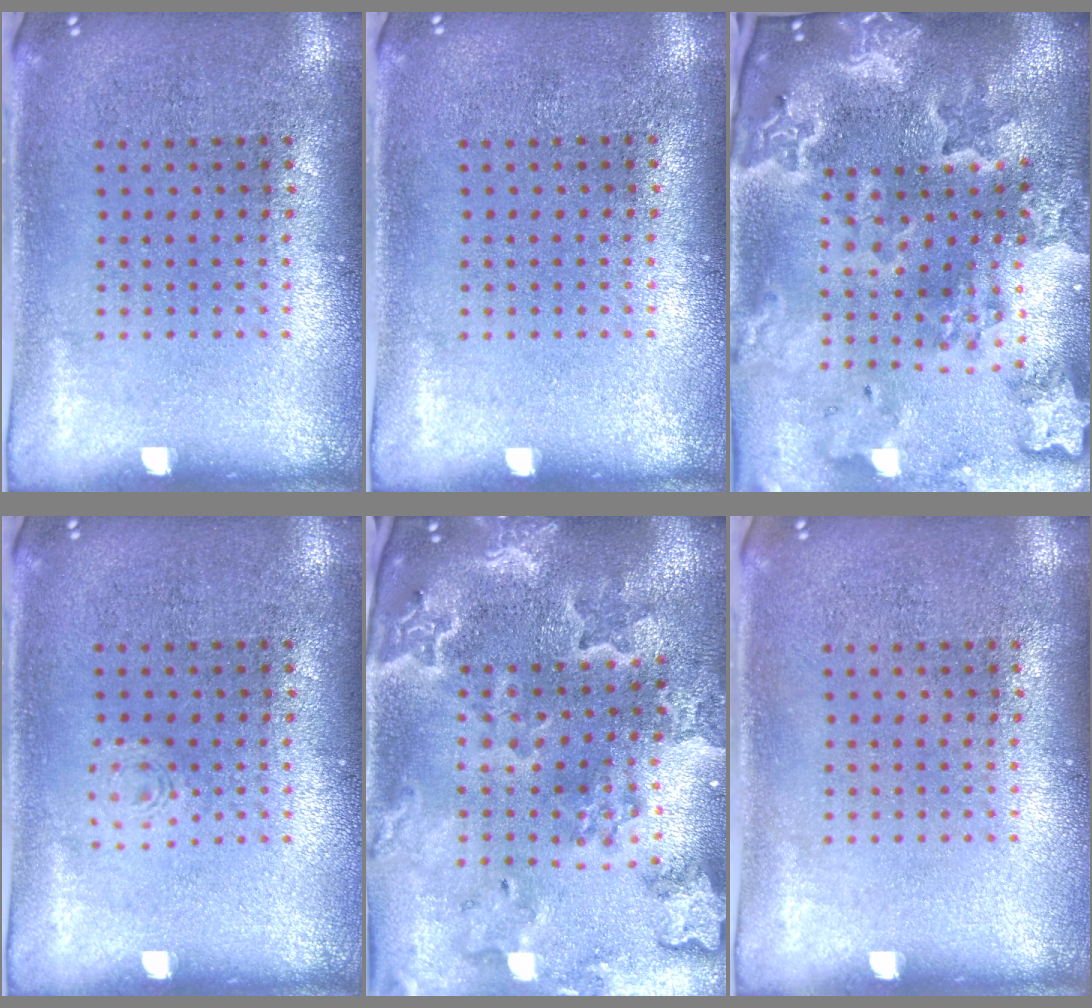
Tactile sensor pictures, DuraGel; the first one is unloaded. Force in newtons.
{"total": 0.0}
{"total": 4.4, "press": 3.6, "slide": 2.5}
{"total": 0.8, "press": 0.8, "slide": 0.2}
{"total": 3.1, "press": 2.8, "slide": 1.3}
{"total": 0.0}